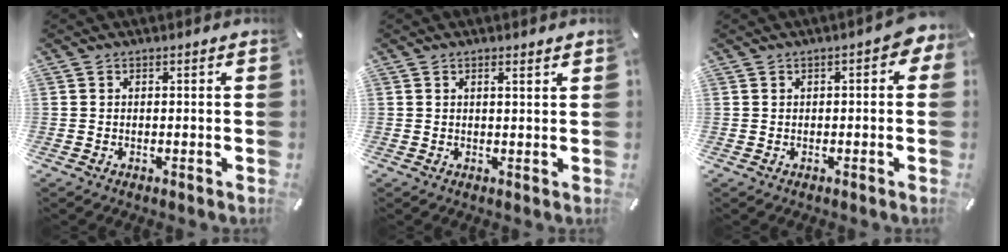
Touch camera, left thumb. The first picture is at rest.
{"total": 1.2, "force": [0.9, -0.1, 0.8], "torque": [-0.015, -0.004, 0.016]}
{"total": 3.0, "force": [-0.2, 1.6, 2.6], "torque": [-0.038, 0.006, -0.007]}